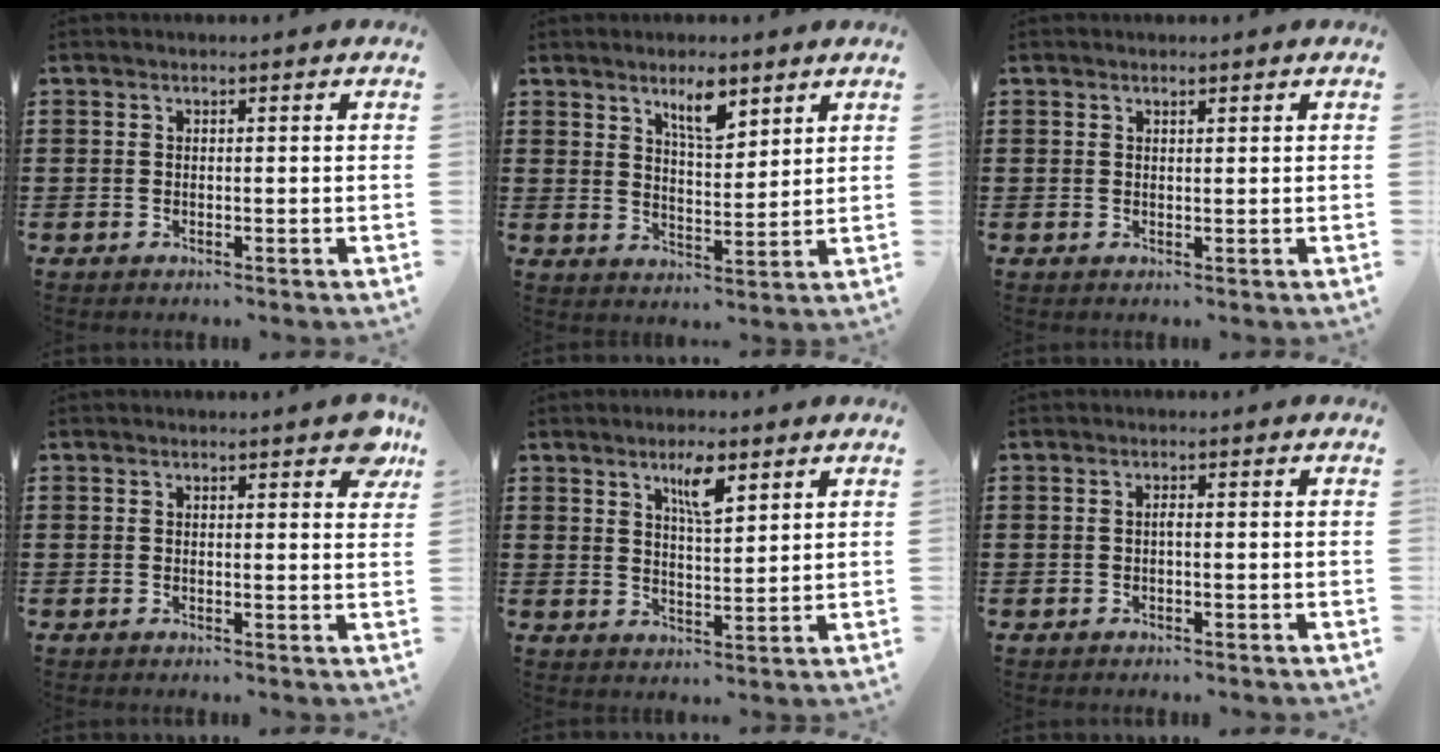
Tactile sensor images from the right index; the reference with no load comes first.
{"total": 5.8, "force": [4.1, 1.7, 3.7], "torque": [-0.066, -0.007, 0.068]}
{"total": 0.6, "force": [0.5, 0.2, 0.3], "torque": [-0.007, 0.002, 0.009]}
{"total": 2.9, "force": [1.7, 1.2, 2.0], "torque": [-0.014, -0.004, 0.024]}
{"total": 5.3, "force": [3.2, 1.4, 4.0], "torque": [-0.072, 0.001, 0.050]}
{"total": 0.8, "force": [-0.2, 0.1, 0.8], "torque": [-0.017, -0.003, -0.004]}